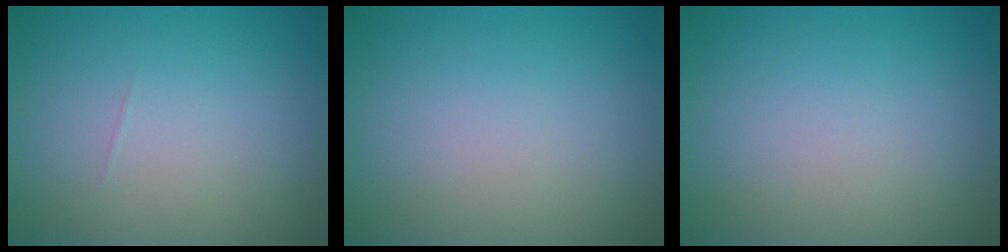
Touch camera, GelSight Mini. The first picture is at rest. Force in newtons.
{"total": 0.0}
{"total": 0.0}